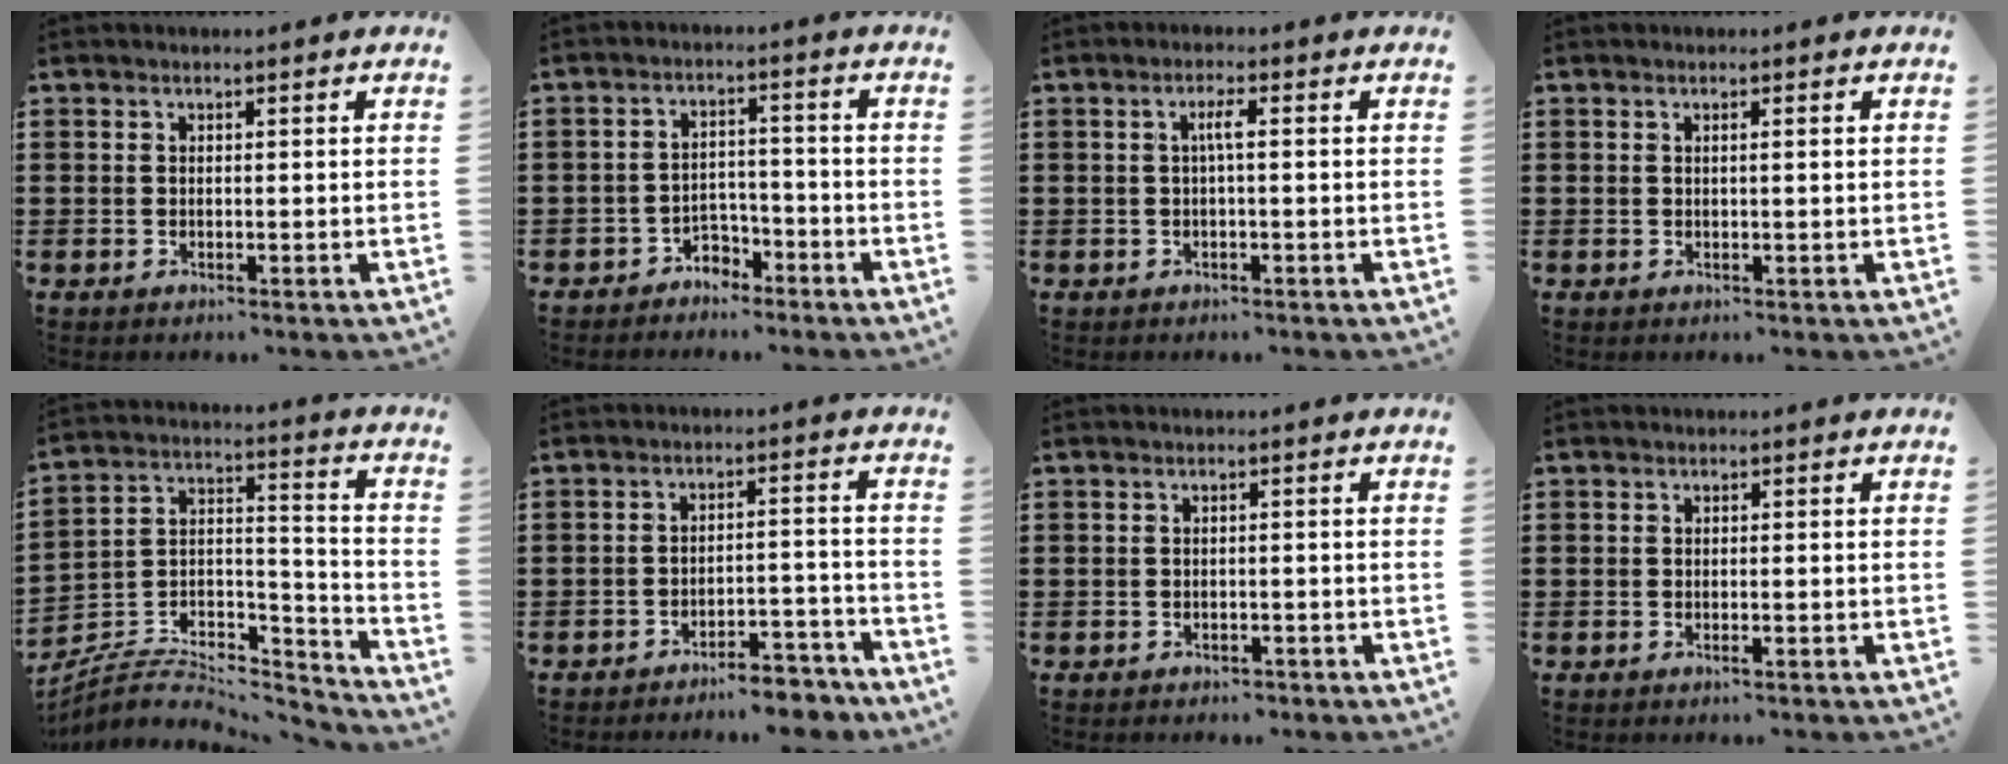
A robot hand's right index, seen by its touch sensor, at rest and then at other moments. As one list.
[{"total": 3.4, "force": [-3.0, 1.6, 0.2], "torque": [-0.014, 0.007, -0.064]}, {"total": 2.2, "force": [-0.1, 0.1, 2.2], "torque": [-0.042, 0.000, -0.005]}, {"total": 0.7, "force": [0.1, -0.1, 0.7], "torque": [-0.013, -0.002, 0.002]}, {"total": 5.5, "force": [-4.6, 2.4, 1.7], "torque": [-0.041, -0.002, -0.094]}, {"total": 5.4, "force": [-5.2, 0.5, 1.5], "torque": [-0.024, 0.006, -0.102]}, {"total": 0.9, "force": [-0.9, 0.3, 0.1], "torque": [-0.006, 0.002, -0.020]}, {"total": 0.6, "force": [-0.1, -0.1, 0.5], "torque": [-0.009, -0.005, -0.002]}]